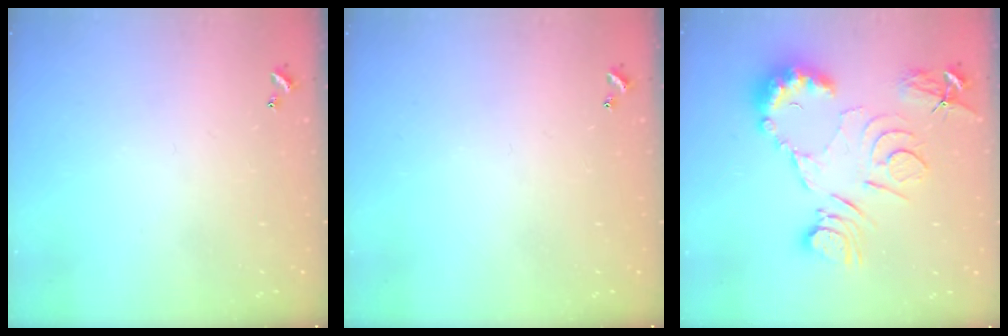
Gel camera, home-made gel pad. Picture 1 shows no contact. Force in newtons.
{"total": 0.0}
{"total": 14.5, "press": 14.5, "slide": 0.9}